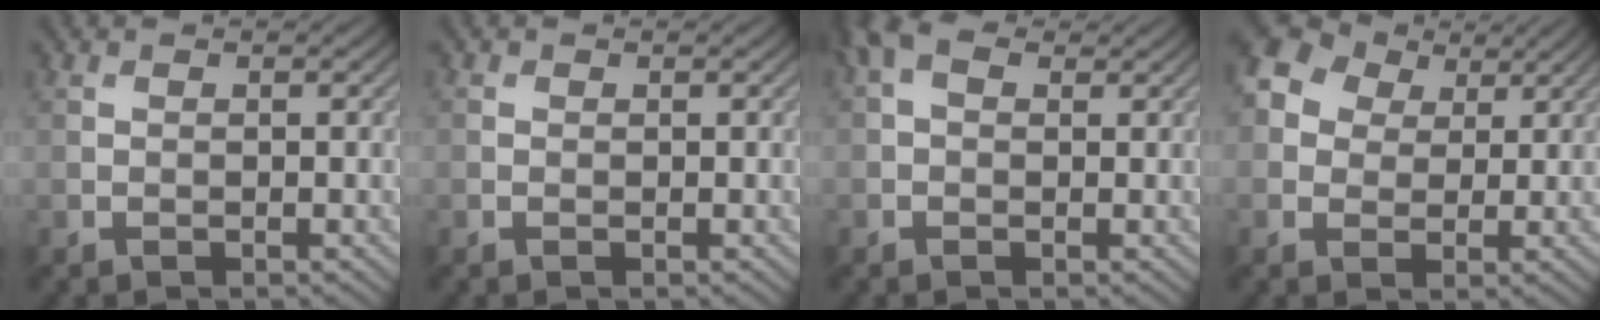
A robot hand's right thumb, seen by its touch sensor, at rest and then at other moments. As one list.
[{"total": 0.0}, {"total": 3.3, "force": [1.2, 2.0, 2.3], "torque": [-0.047, 0.009, 0.013]}, {"total": 7.8, "force": [3.3, 5.9, 3.8], "torque": [-0.117, 0.026, 0.046]}]